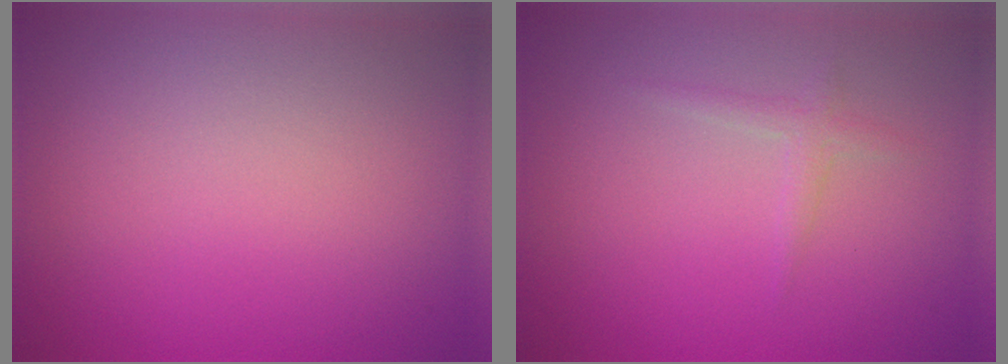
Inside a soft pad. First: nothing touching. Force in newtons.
{"total": 1.1, "press": 1.0, "slide": 0.1}